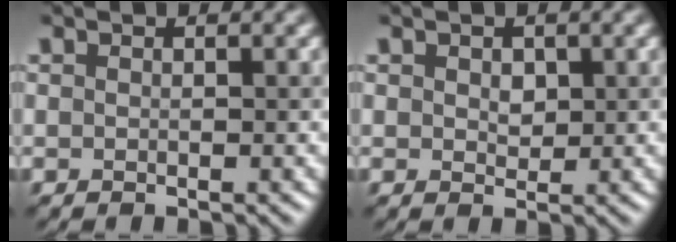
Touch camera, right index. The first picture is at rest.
{"total": 1.3, "force": [0.4, 1.0, 0.8], "torque": [-0.014, -0.003, 0.009]}